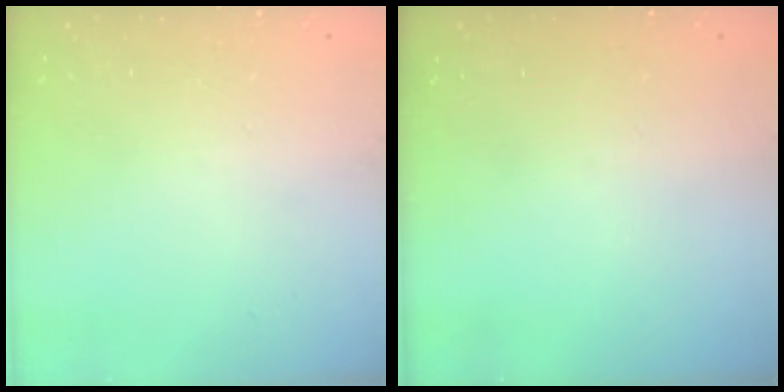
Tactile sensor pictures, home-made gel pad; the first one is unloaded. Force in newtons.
{"total": 0.0}